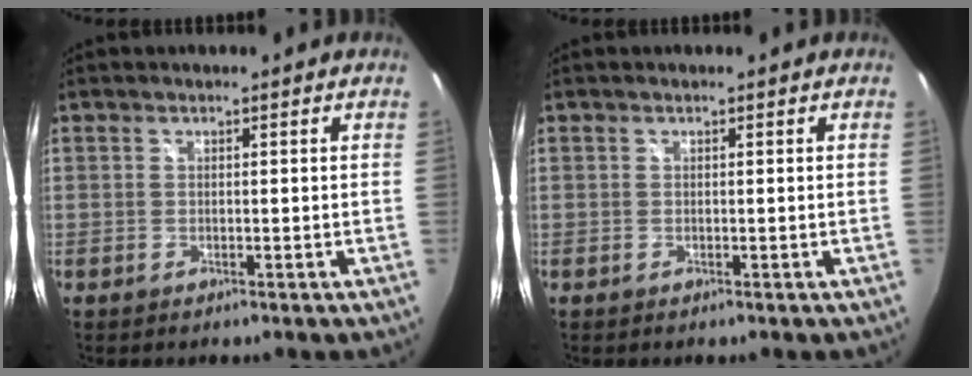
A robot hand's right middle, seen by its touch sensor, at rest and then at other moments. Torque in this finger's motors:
{"motor_torque": [0.00, 0.00, 0.00, 0.01]}